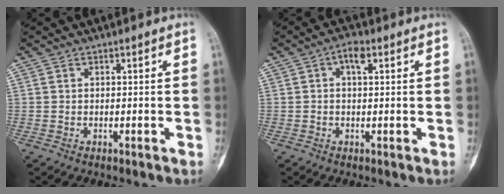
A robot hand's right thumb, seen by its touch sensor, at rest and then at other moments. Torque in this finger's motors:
{"motor_torque": [0.04, 0.03, 0.08, -0.08, 0.03]}